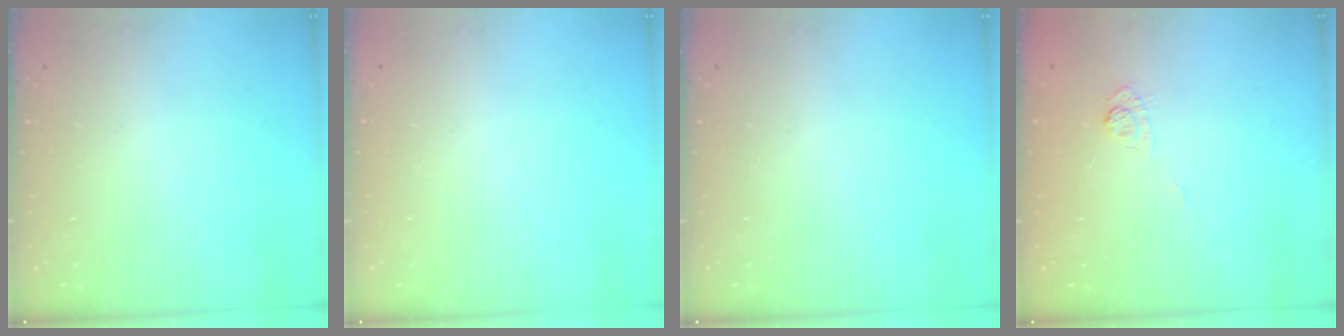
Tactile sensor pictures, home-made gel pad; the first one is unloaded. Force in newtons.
{"total": 0.0}
{"total": 0.0}
{"total": 3.6, "press": 3.1, "slide": 1.7}